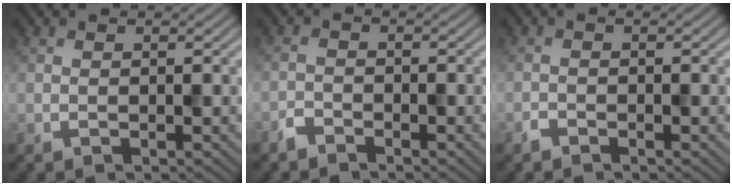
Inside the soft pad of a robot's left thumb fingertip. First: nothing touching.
{"total": 1.7, "force": [-1.5, 0.6, 0.4], "torque": [-0.008, 0.002, -0.036]}
{"total": 1.0, "force": [-0.9, 0.4, 0.2], "torque": [-0.005, 0.000, -0.019]}